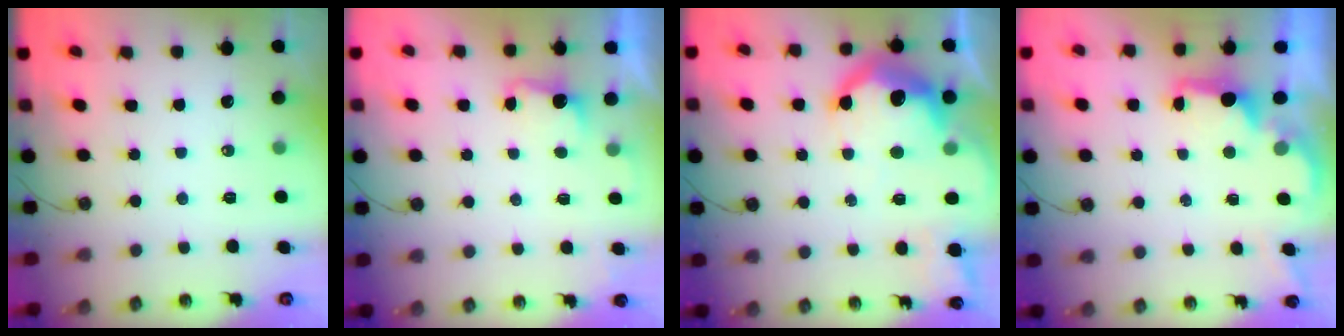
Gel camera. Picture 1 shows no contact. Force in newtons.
{"total": 2.5, "press": 2.3, "slide": 0.9}
{"total": 22.7, "press": 22.7, "slide": 1.8}
{"total": 2.0, "press": 1.8, "slide": 0.8}